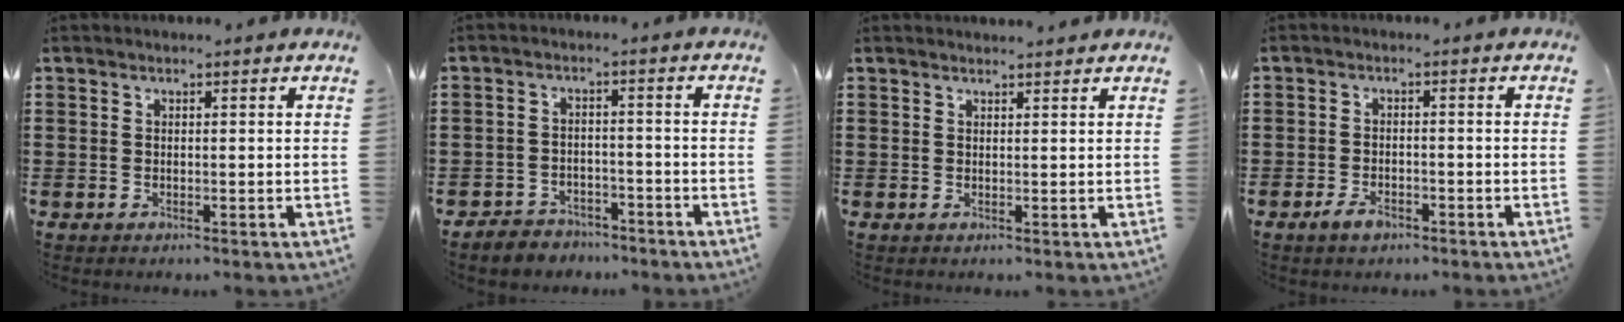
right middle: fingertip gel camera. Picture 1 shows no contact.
{"total": 3.4, "force": [-3.2, 1.0, -0.3], "torque": [-0.003, 0.001, -0.071]}
{"total": 1.1, "force": [1.1, 0.0, 0.2], "torque": [-0.006, 0.000, 0.020]}
{"total": 2.4, "force": [-1.7, 1.2, 1.1], "torque": [-0.020, 0.003, -0.034]}